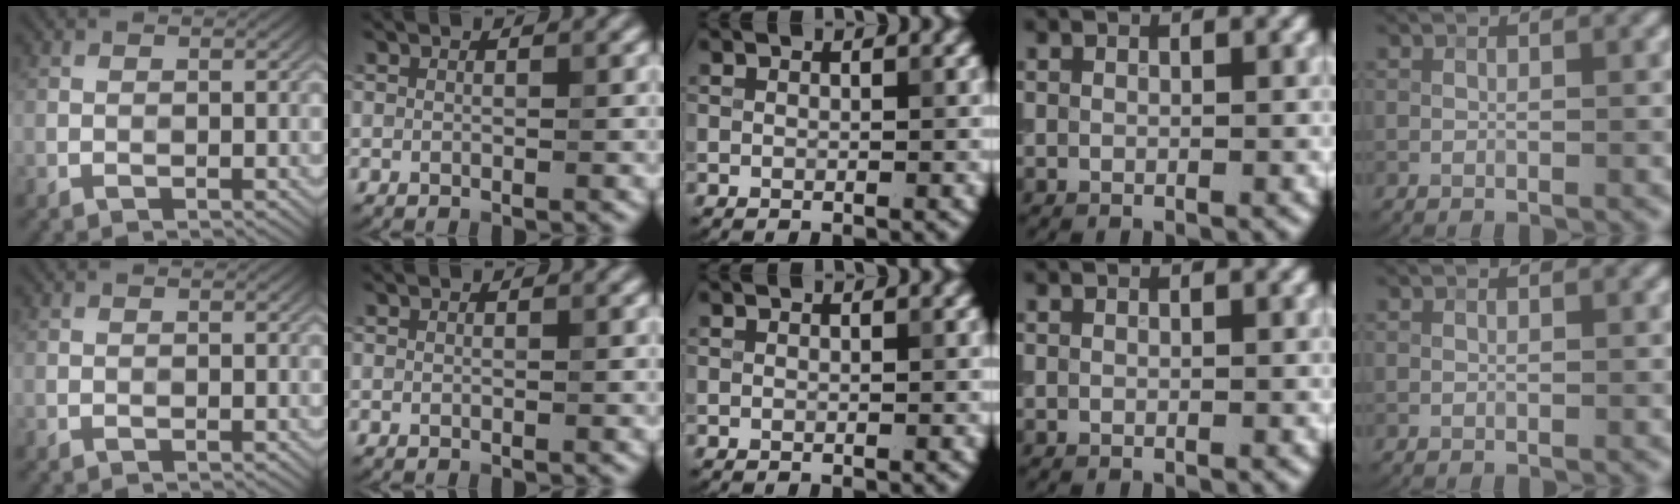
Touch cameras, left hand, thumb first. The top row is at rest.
{}